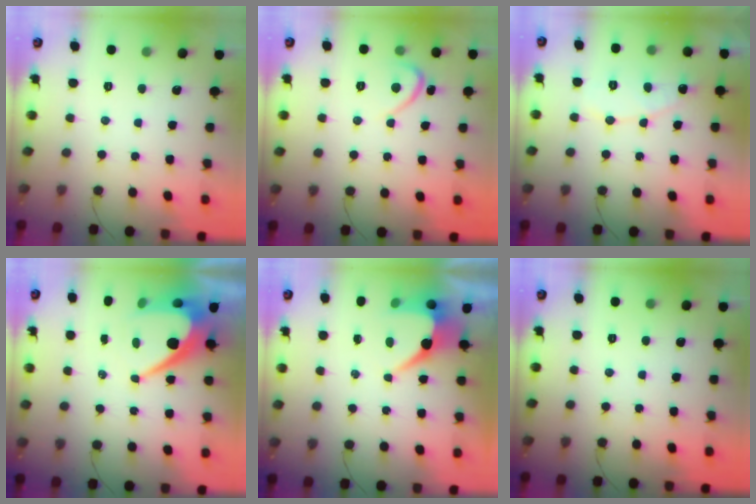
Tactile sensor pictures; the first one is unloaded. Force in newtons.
{"total": 2.7, "press": 2.7, "slide": 0.3}
{"total": 6.6, "press": 6.6, "slide": 0.5}
{"total": 11.0, "press": 11.0, "slide": 1.0}
{"total": 7.7, "press": 7.7, "slide": 0.3}
{"total": 0.0}